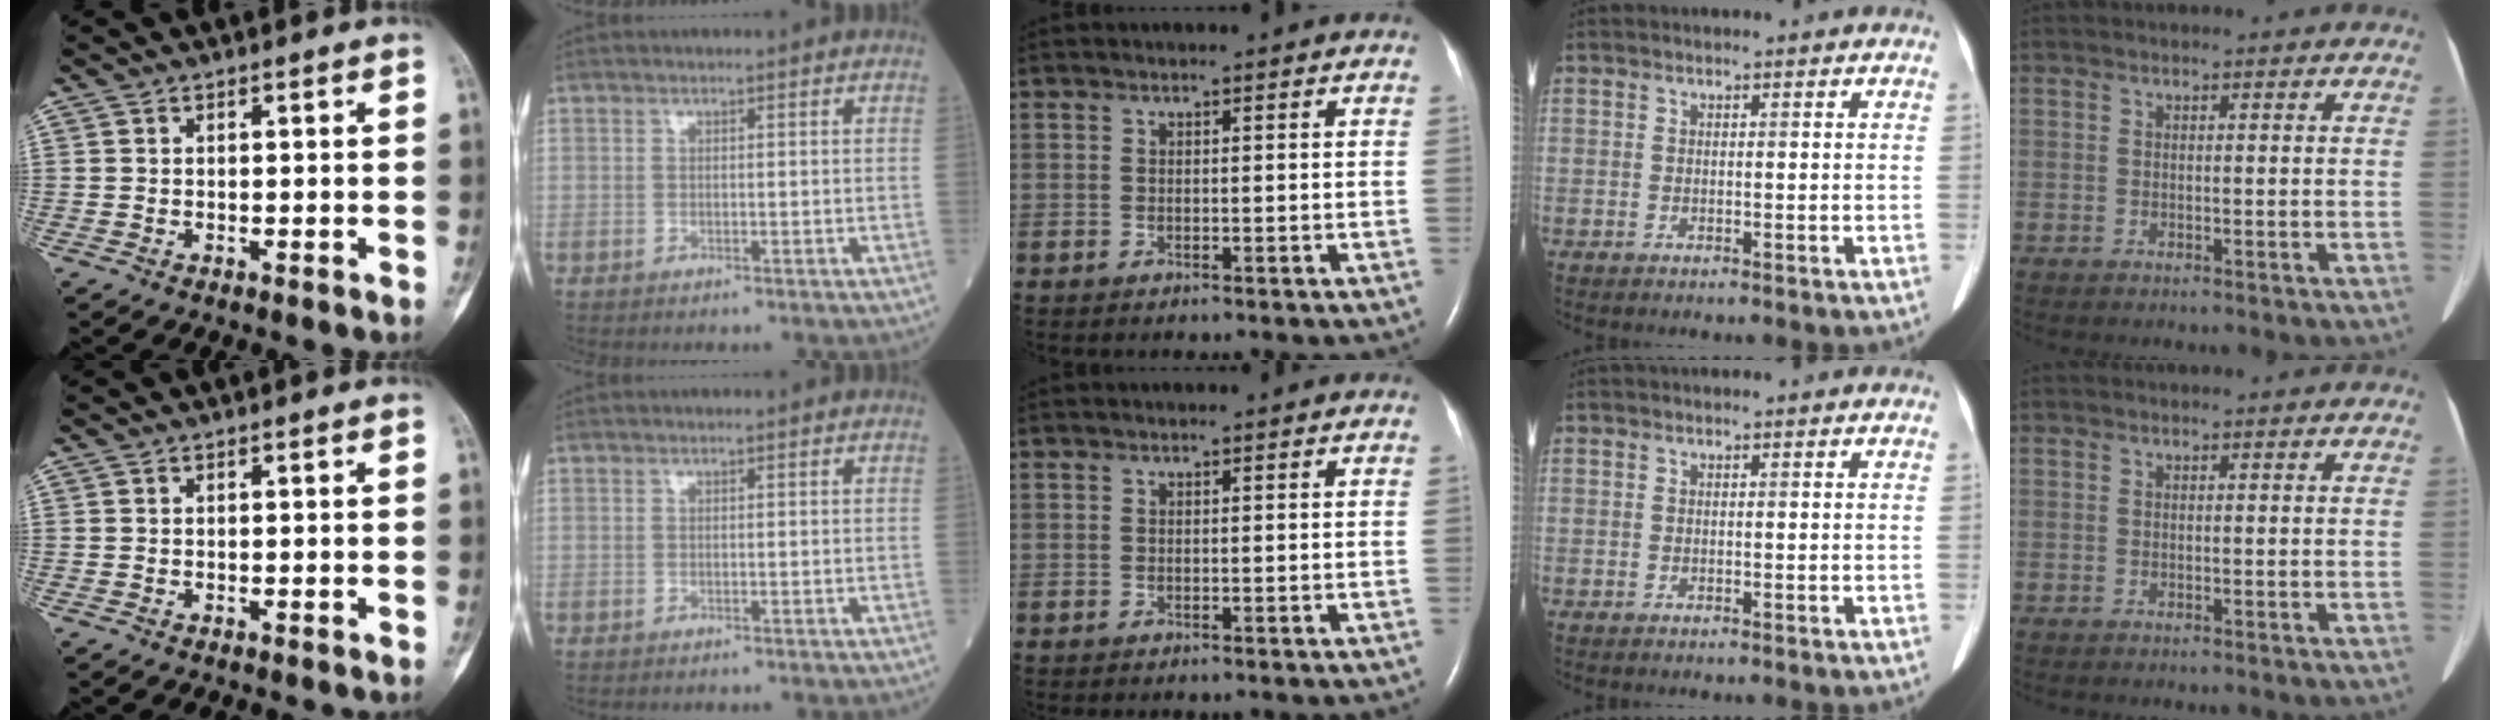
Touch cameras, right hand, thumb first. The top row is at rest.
{}